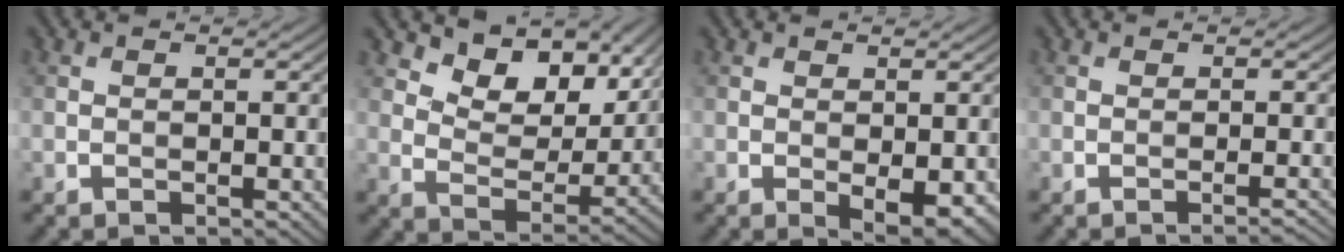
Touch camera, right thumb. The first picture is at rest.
{"total": 10.3, "force": [6.8, 5.5, 5.4], "torque": [-0.108, -0.009, 0.110]}
{"total": 3.1, "force": [-0.4, 1.4, 2.8], "torque": [-0.044, -0.008, 0.000]}
{"total": 1.4, "force": [-0.6, 0.2, 1.2], "torque": [-0.010, 0.004, -0.020]}